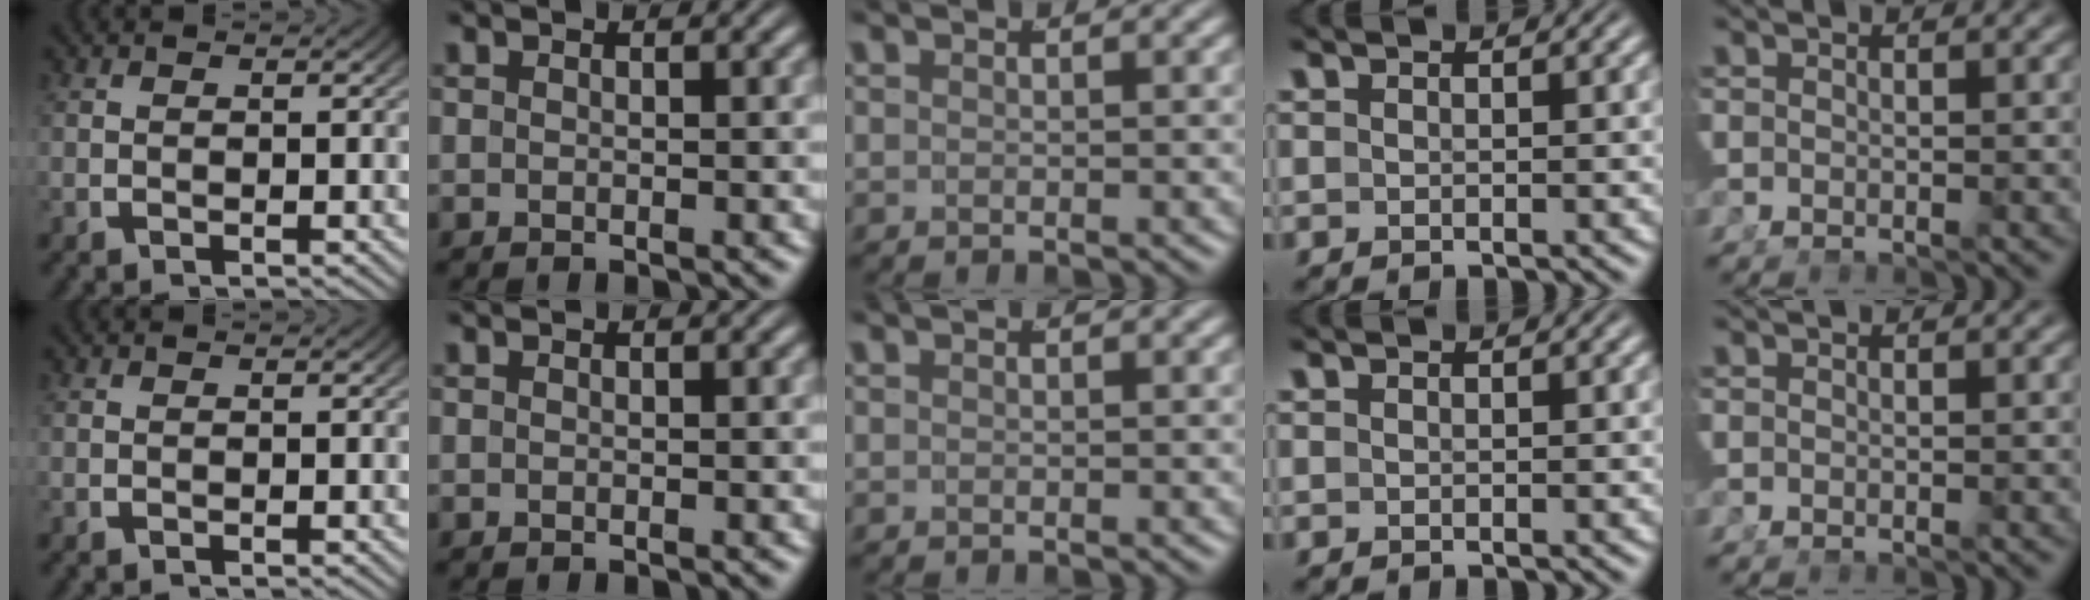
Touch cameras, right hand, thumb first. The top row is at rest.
{}